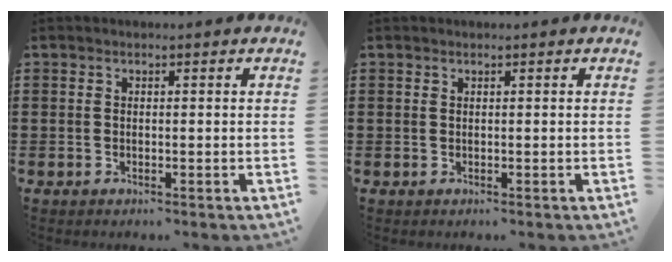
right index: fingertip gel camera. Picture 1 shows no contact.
{"total": 0.0}